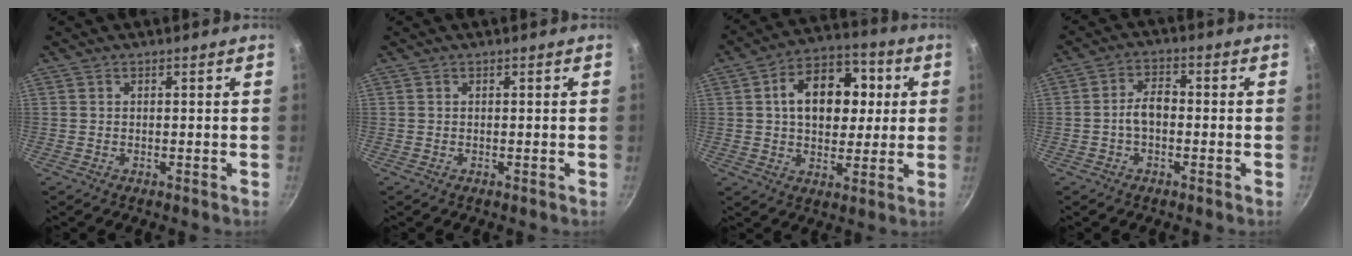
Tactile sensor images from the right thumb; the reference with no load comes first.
{"total": 0.0}
{"total": 15.8, "force": [2.9, 11.0, 11.1], "torque": [-0.126, 0.018, 0.033]}
{"total": 4.8, "force": [-1.0, 2.9, 3.6], "torque": [-0.053, 0.024, -0.023]}